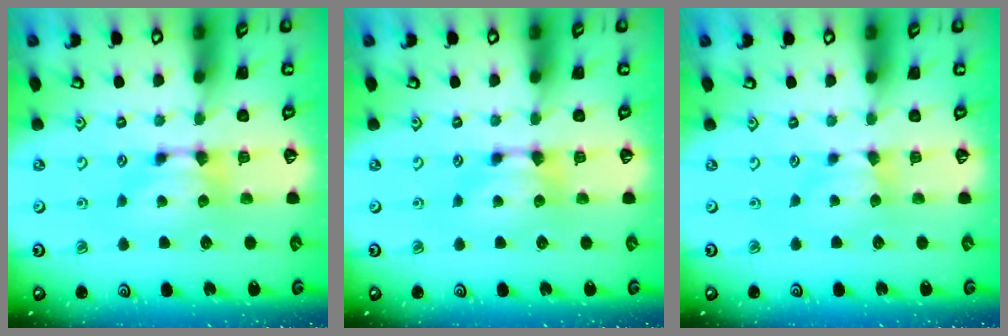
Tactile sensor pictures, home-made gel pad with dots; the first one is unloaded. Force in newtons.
{"total": 0.0}
{"total": 1.8, "press": 1.7, "slide": 0.5}